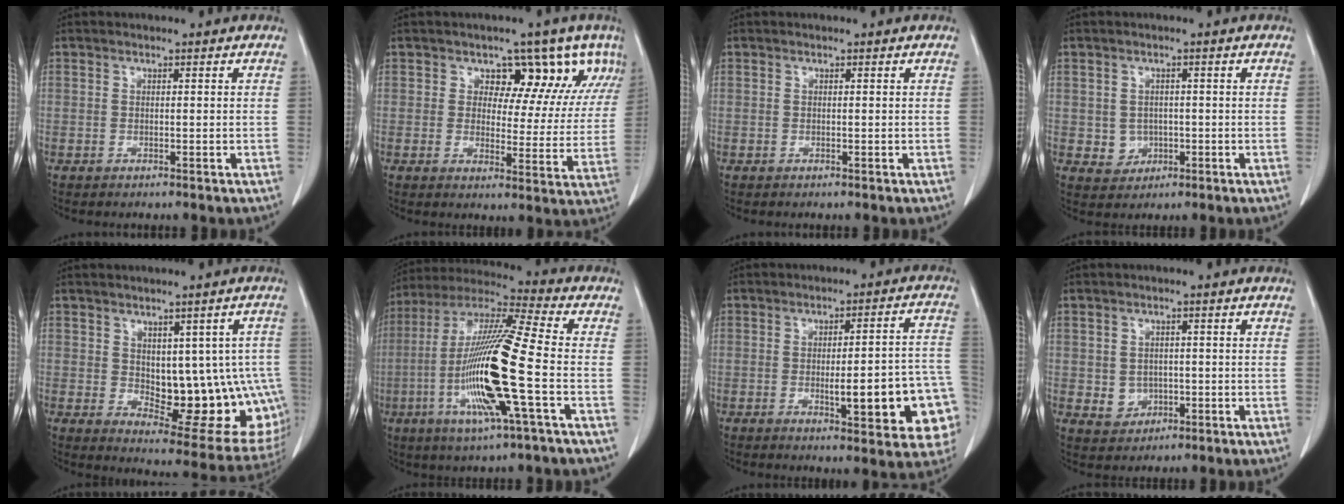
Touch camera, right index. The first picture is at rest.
{"total": 11.1, "force": [6.4, 7.0, 5.8], "torque": [-0.047, 0.006, 0.063]}
{"total": 0.0}
{"total": 3.3, "force": [-0.4, 3.2, 0.8], "torque": [-0.003, 0.005, 0.003]}
{"total": 16.0, "force": [-1.0, 7.8, 13.9], "torque": [-0.130, 0.007, 0.012]}
{"total": 18.3, "force": [-4.4, 0.2, 17.8], "torque": [-0.365, -0.012, -0.092]}
{"total": 14.8, "force": [-4.1, 2.9, 14.0], "torque": [-0.110, 0.030, -0.039]}
{"total": 3.6, "force": [-0.4, 3.4, 1.1], "torque": [-0.010, 0.003, 0.005]}